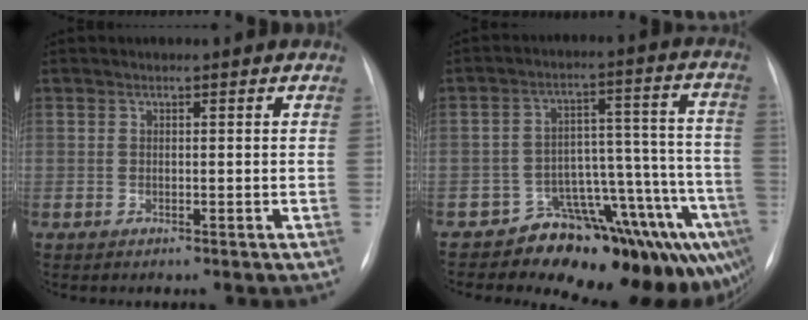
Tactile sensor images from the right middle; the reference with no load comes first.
{"total": 16.2, "force": [-13.1, 6.8, 6.7], "torque": [-0.006, 0.087, -0.166]}